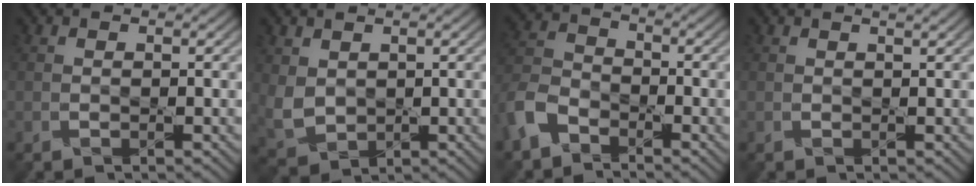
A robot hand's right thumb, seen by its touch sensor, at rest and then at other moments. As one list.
[{"total": 4.3, "force": [1.3, 3.2, 2.5], "torque": [-0.076, -0.009, 0.033]}, {"total": 6.6, "force": [-4.6, 3.6, 3.0], "torque": [-0.084, 0.001, -0.111]}, {"total": 0.9, "force": [0.7, -0.3, 0.5], "torque": [-0.012, 0.003, 0.012]}]